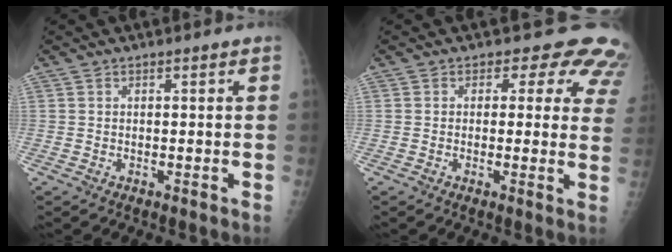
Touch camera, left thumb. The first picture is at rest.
{"total": 10.2, "force": [7.2, 6.0, 4.1], "torque": [0.013, -0.020, 0.051]}